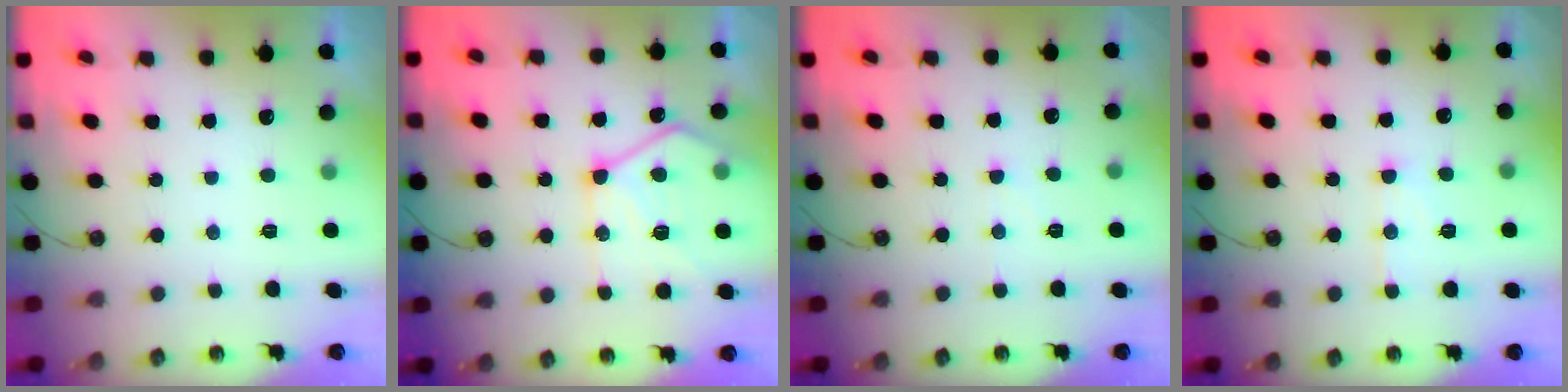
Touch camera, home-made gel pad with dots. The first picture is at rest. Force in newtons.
{"total": 14.8, "press": 14.7, "slide": 1.5}
{"total": 2.7, "press": 2.6, "slide": 0.6}
{"total": 7.1, "press": 7.1, "slide": 0.6}